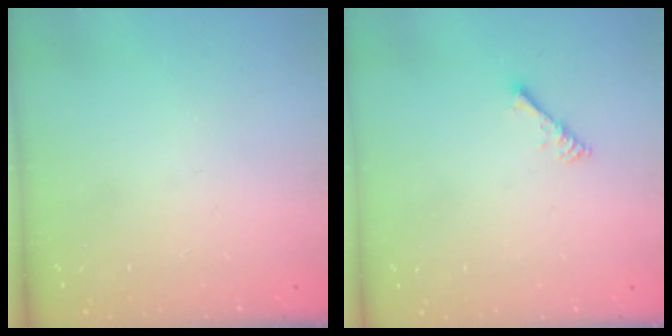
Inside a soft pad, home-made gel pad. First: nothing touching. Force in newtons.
{"total": 3.4, "press": 3.4, "slide": 0.6}